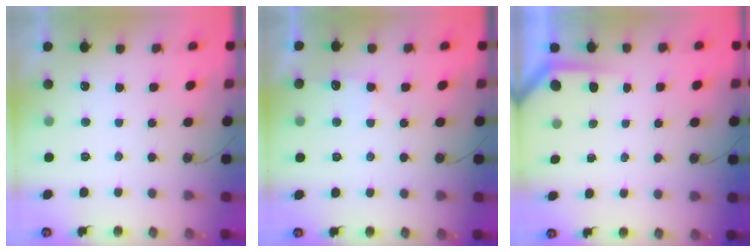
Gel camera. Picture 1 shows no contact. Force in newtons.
{"total": 5.5, "press": 5.5, "slide": 0.6}
{"total": 2.7, "press": 2.7, "slide": 0.4}